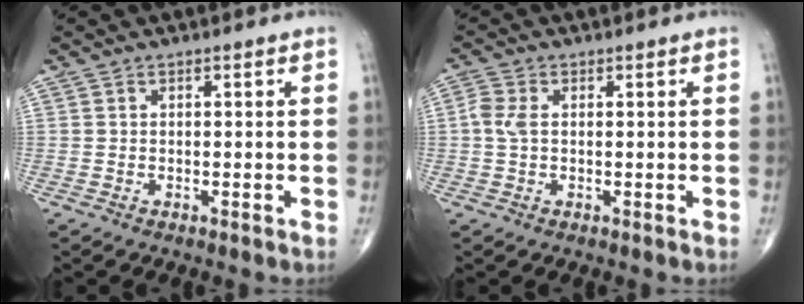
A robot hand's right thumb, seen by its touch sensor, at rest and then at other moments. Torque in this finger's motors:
{"motor_torque": [-0.09, -0.14, 0.33, 0.07, 0.05]}